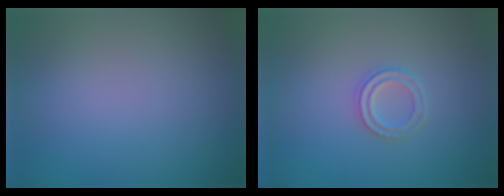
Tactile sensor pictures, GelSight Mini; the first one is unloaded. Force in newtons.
{"total": 2.0, "press": 1.9, "slide": 0.4}